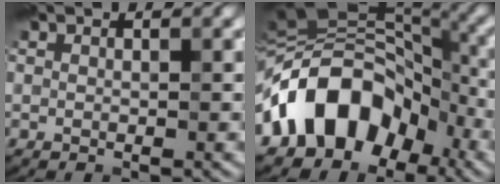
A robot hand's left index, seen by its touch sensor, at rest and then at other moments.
{"total": 12.0, "force": [-5.1, 8.1, 7.4], "torque": [-0.112, 0.027, -0.105]}